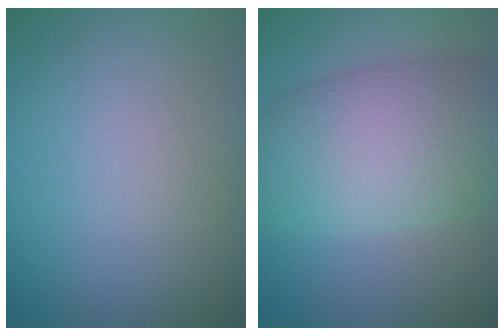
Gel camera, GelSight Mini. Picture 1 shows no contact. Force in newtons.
{"total": 9.4, "press": 9.4, "slide": 0.6}